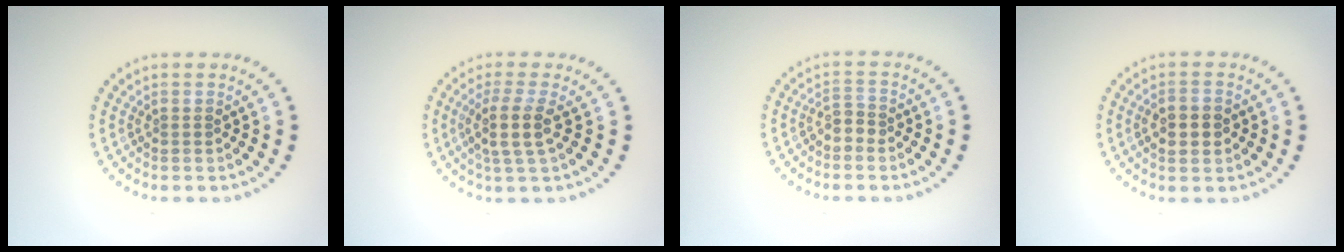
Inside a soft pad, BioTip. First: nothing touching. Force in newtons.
{"total": 2.8, "press": 2.2, "slide": 1.8}
{"total": 1.3, "press": 1.2, "slide": 0.6}
{"total": 3.2, "press": 3.2, "slide": 0.2}